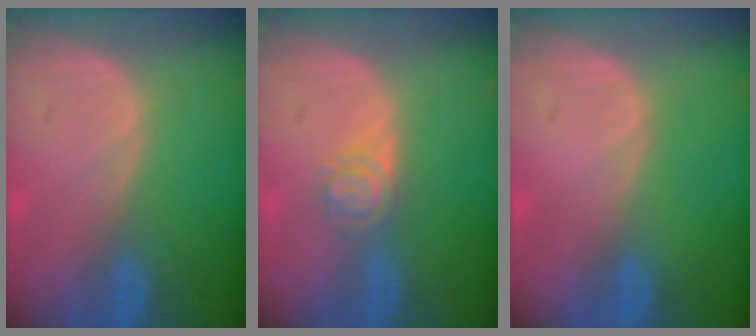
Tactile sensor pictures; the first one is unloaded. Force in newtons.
{"total": 3.9, "press": 3.4, "slide": 1.9}
{"total": 0.0}